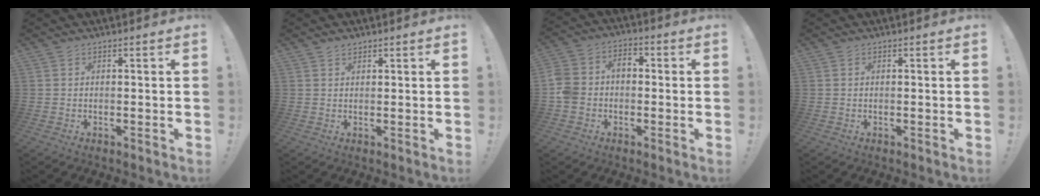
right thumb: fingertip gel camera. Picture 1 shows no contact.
{"total": 1.3, "force": [1.1, 0.6, 0.3], "torque": [-0.004, -0.004, 0.021]}
{"total": 7.5, "force": [-2.3, 6.1, 3.8], "torque": [-0.085, 0.029, -0.040]}
{"total": 0.0}